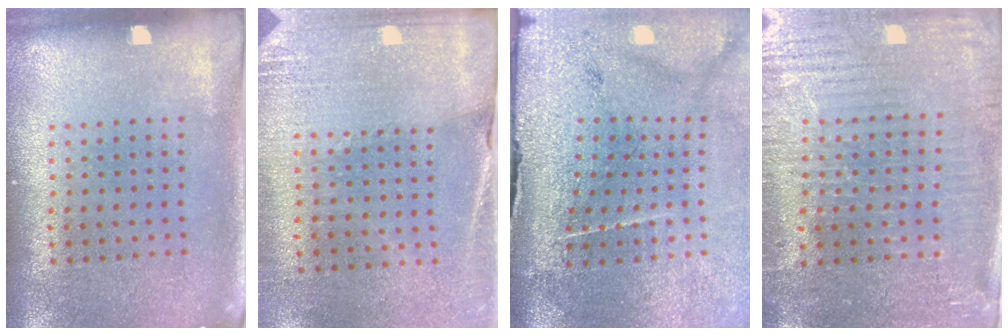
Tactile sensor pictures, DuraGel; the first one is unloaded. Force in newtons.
{"total": 2.7, "press": 2.6, "slide": 0.9}
{"total": 3.5, "press": 3.2, "slide": 1.4}
{"total": 3.7, "press": 3.4, "slide": 1.5}